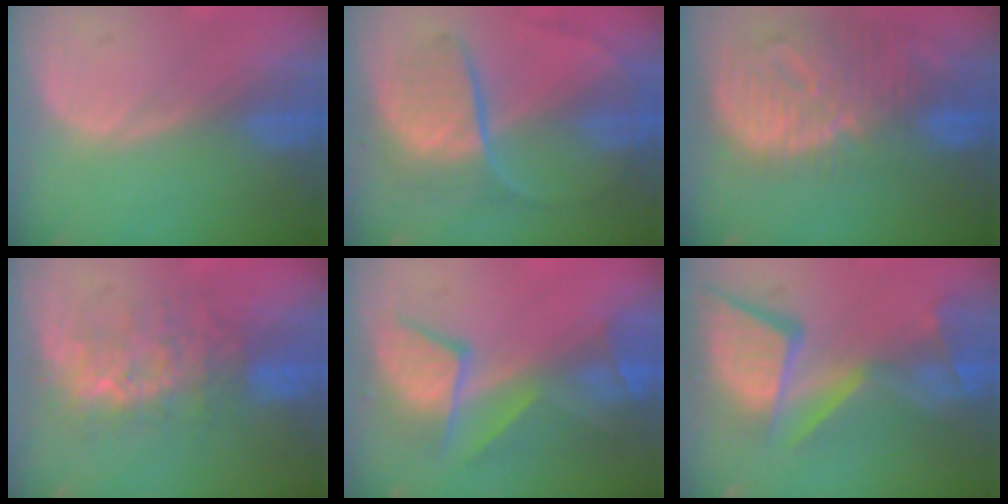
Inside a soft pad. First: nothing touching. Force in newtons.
{"total": 8.8, "press": 7.6, "slide": 4.6}
{"total": 12.6, "press": 11.0, "slide": 6.2}
{"total": 7.6, "press": 7.3, "slide": 2.0}
{"total": 9.8, "press": 8.5, "slide": 5.0}
{"total": 13.9, "press": 11.3, "slide": 8.1}